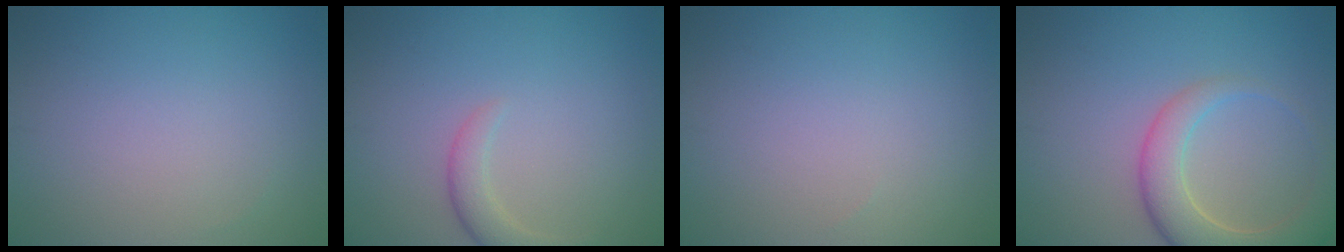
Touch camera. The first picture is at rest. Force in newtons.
{"total": 2.3, "press": 2.3, "slide": 0.2}
{"total": 0.0}
{"total": 5.7, "press": 5.7, "slide": 0.8}